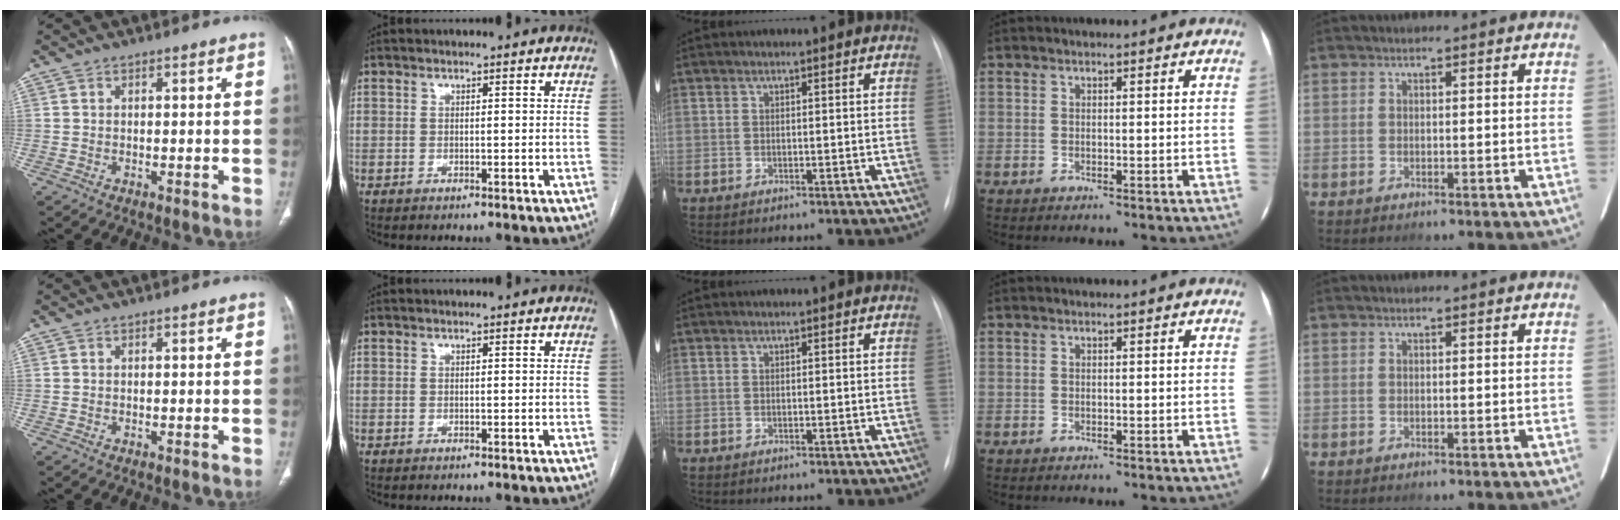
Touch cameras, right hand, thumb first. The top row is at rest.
{}